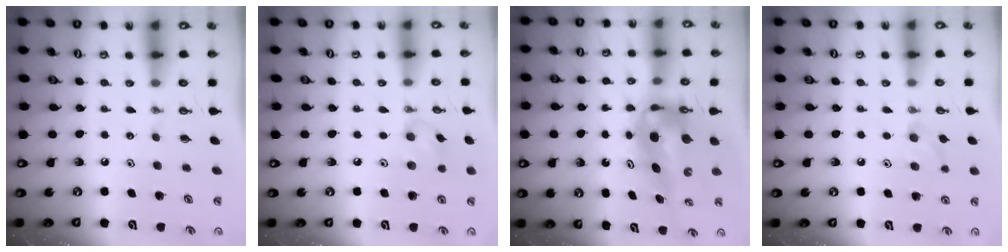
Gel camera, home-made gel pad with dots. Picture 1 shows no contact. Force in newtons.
{"total": 7.4, "press": 7.4, "slide": 0.8}
{"total": 10.1, "press": 7.5, "slide": 6.9}
{"total": 8.2, "press": 7.5, "slide": 3.1}